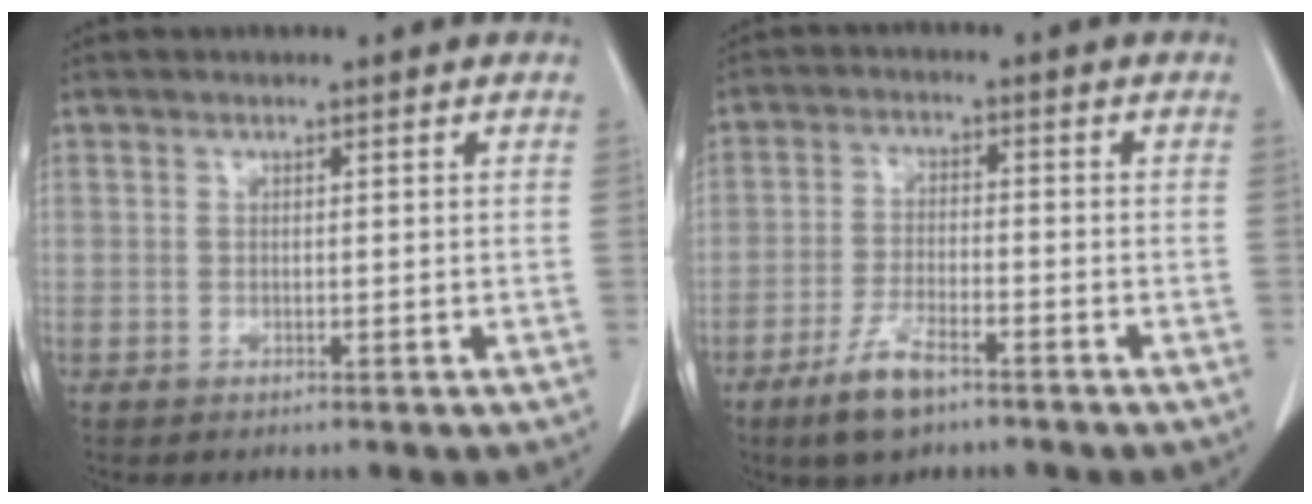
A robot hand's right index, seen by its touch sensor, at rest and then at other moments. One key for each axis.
{"total": 6.6, "fx": -4.6, "fy": 1.8, "fz": 4.4, "tx": -0.094, "ty": -0.007, "tz": -0.083}